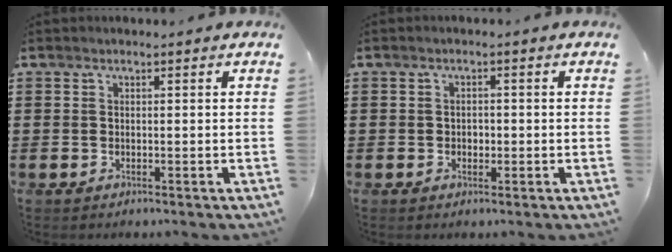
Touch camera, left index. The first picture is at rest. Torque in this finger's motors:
{"motor_torque": [0.01, 0.02, 0.00, 0.02]}